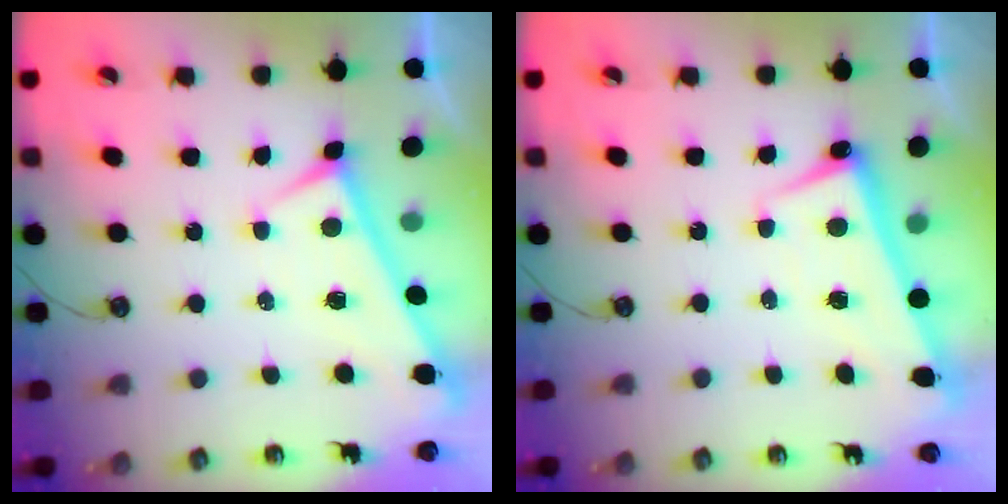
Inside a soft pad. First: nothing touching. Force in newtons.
{"total": 2.6, "press": 2.5, "slide": 0.8}